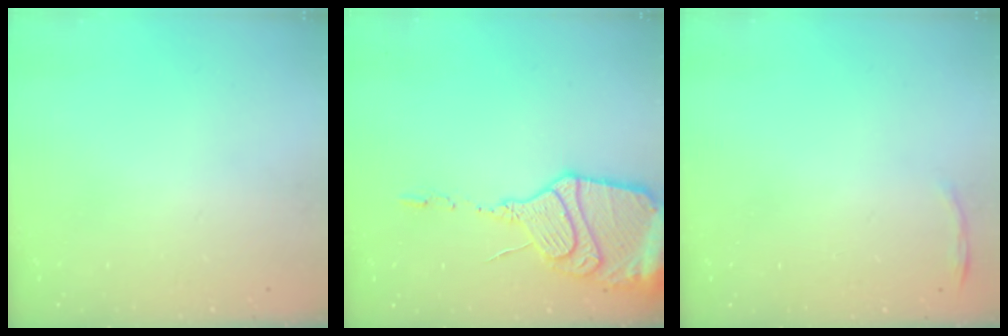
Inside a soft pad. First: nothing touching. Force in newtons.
{"total": 19.2, "press": 19.1, "slide": 1.6}
{"total": 3.4, "press": 3.3, "slide": 0.9}